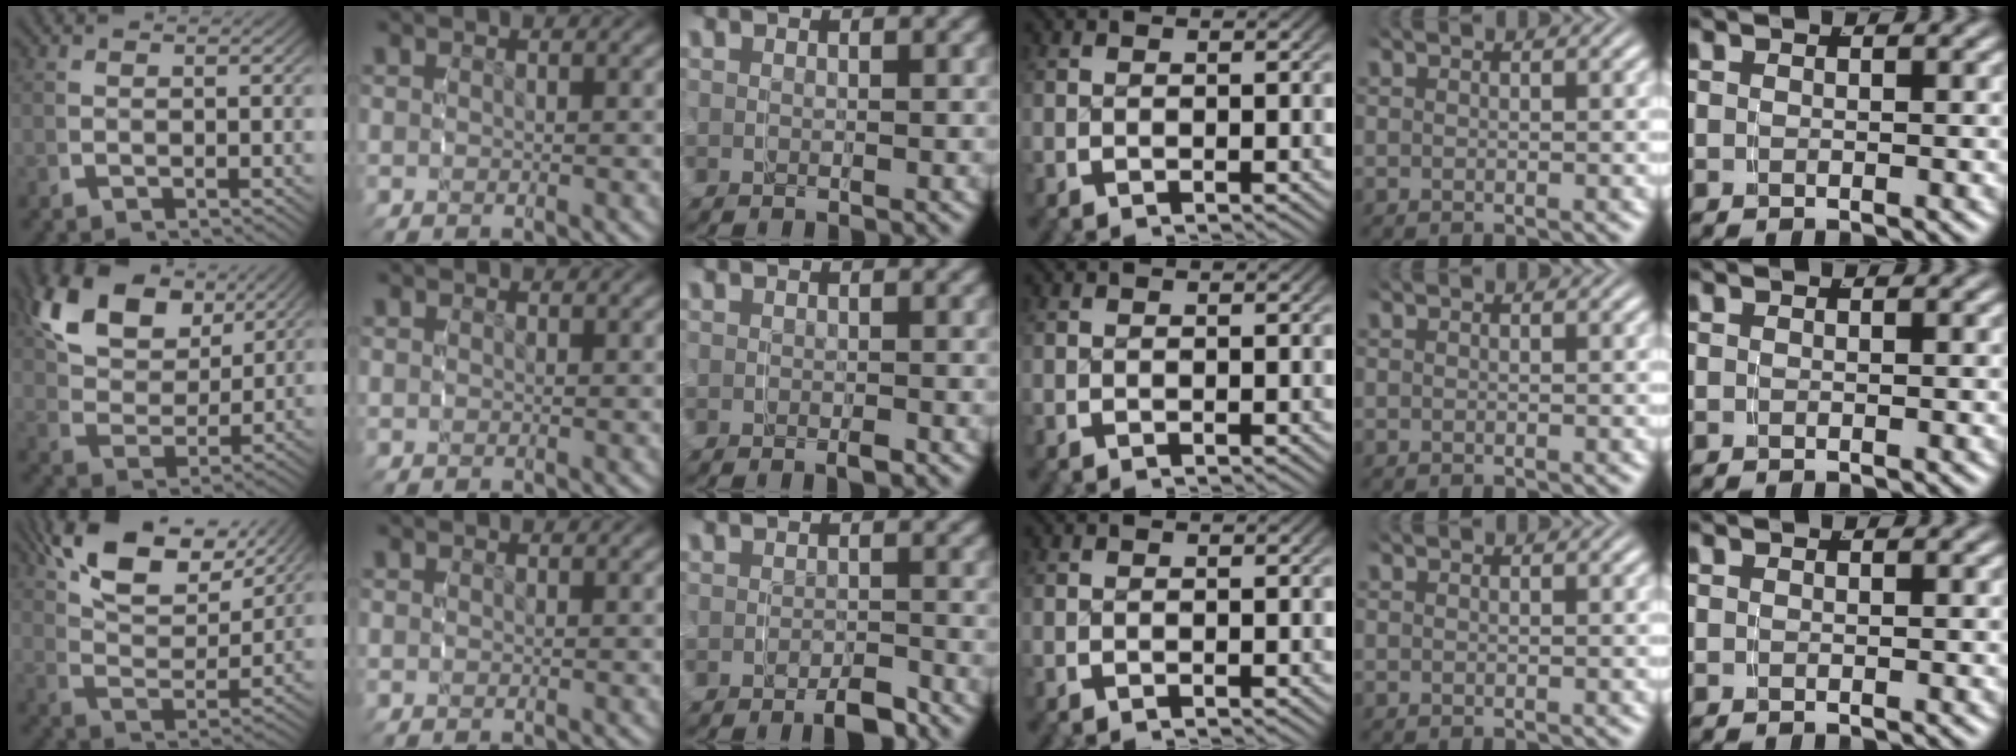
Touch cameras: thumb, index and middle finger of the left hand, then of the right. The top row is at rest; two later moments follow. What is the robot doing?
{"motion": "grasp_and_lifting", "object": "ribbon"}